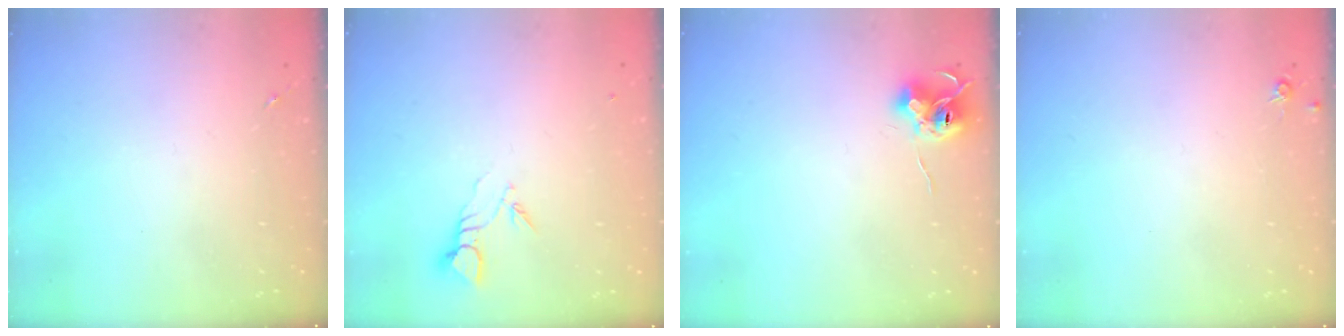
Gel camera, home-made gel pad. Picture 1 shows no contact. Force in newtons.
{"total": 3.7, "press": 3.7, "slide": 0.1}
{"total": 8.7, "press": 8.7, "slide": 0.4}
{"total": 4.4, "press": 4.3, "slide": 0.5}